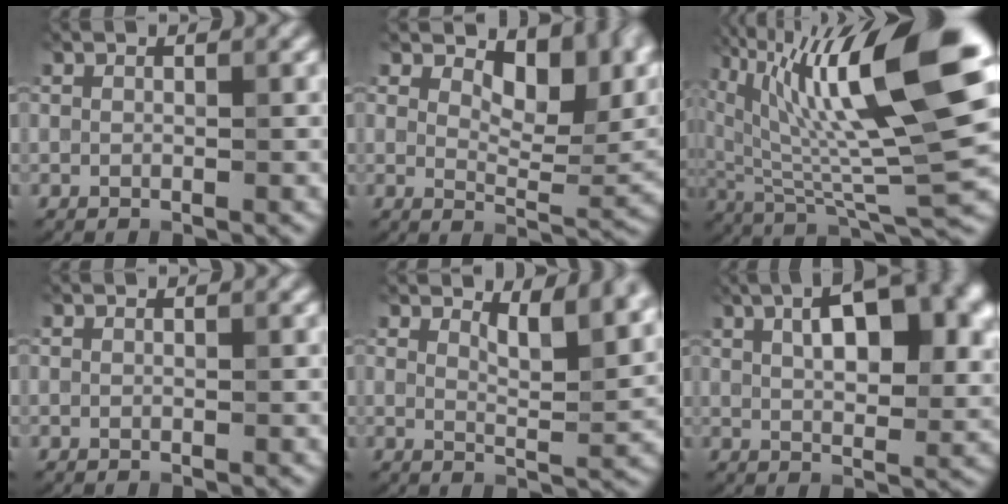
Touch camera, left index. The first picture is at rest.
{"total": 7.9, "force": [4.0, 3.8, 5.6], "torque": [-0.091, 0.007, 0.096]}
{"total": 14.7, "force": [4.6, 3.0, 13.7], "torque": [-0.248, 0.015, 0.109]}
{"total": 0.0}
{"total": 3.3, "force": [2.6, 0.3, 2.1], "torque": [-0.042, 0.002, 0.068]}
{"total": 8.5, "force": [2.5, 3.6, 7.3], "torque": [-0.092, 0.023, 0.054]}